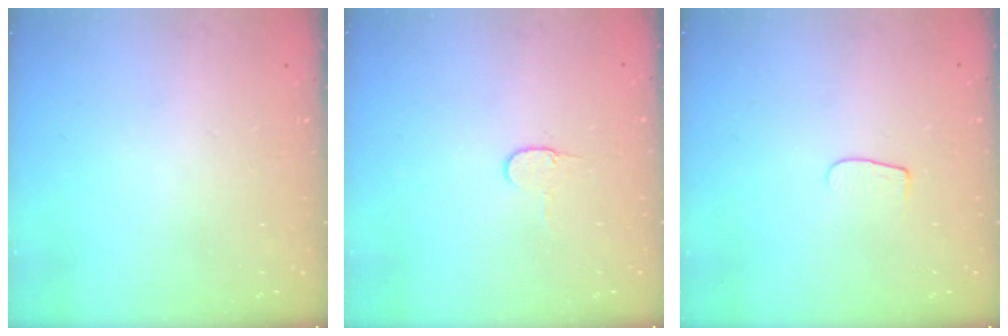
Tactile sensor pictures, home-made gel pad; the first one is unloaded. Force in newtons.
{"total": 3.2, "press": 3.2, "slide": 0.3}
{"total": 3.8, "press": 3.8, "slide": 0.5}